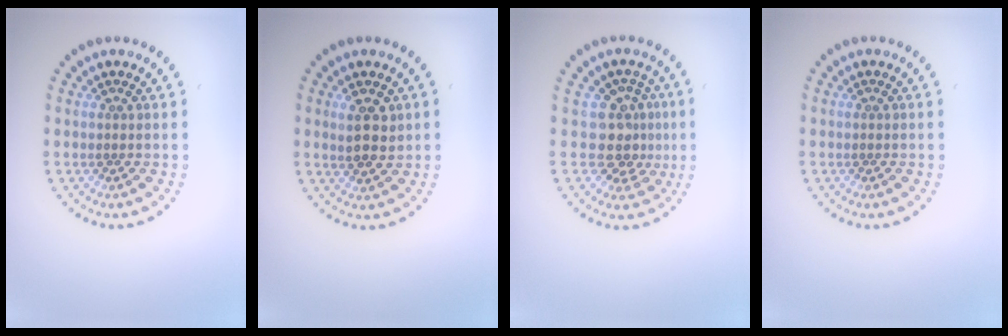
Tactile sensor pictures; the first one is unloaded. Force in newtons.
{"total": 2.7, "press": 2.6, "slide": 0.6}
{"total": 3.4, "press": 2.6, "slide": 2.3}
{"total": 0.0}